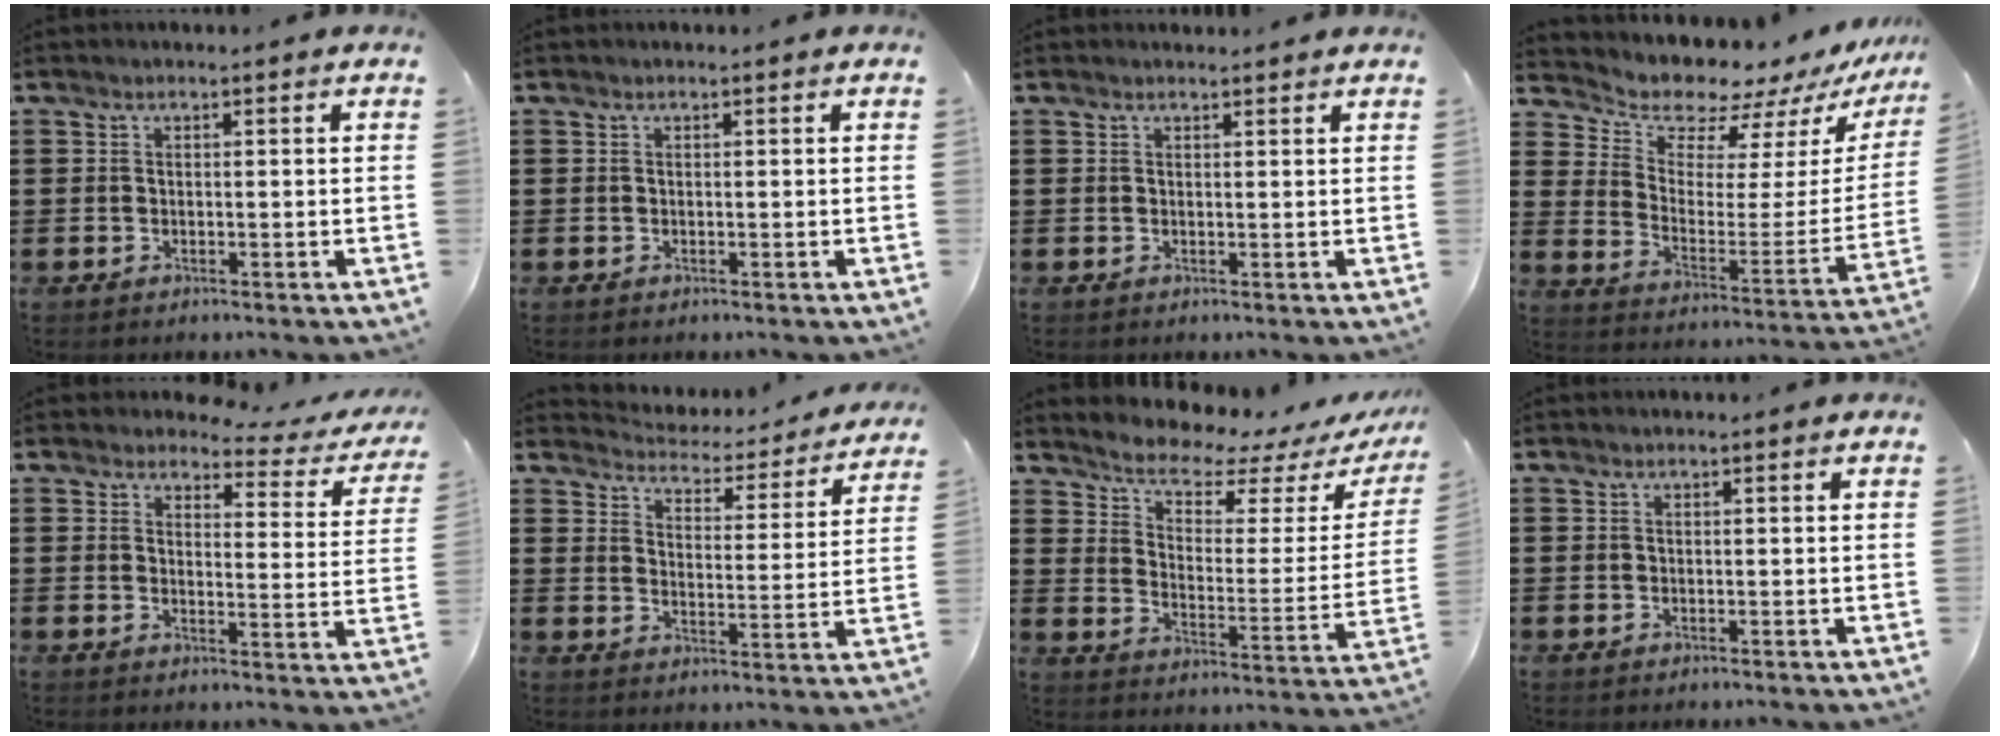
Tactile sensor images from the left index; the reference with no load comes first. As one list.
[{"total": 0.0}, {"total": 0.8, "force": [0.8, 0.1, 0.1], "torque": [0.004, -0.004, 0.014]}, {"total": 8.3, "force": [7.8, 2.6, 1.1], "torque": [-0.055, -0.069, 0.135]}, {"total": 3.7, "force": [3.2, 1.2, 1.4], "torque": [-0.039, -0.012, 0.053]}, {"total": 3.5, "force": [3.5, 0.5, -0.2], "torque": [-0.024, -0.032, 0.053]}, {"total": 6.2, "force": [5.8, 1.2, 1.8], "torque": [-0.059, -0.046, 0.097]}, {"total": 0.0}]